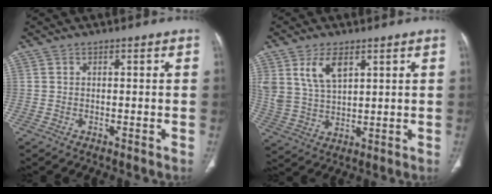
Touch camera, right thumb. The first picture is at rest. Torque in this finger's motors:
{"motor_torque": [0.09, 0.06, 0.97, 0.55, 0.08]}